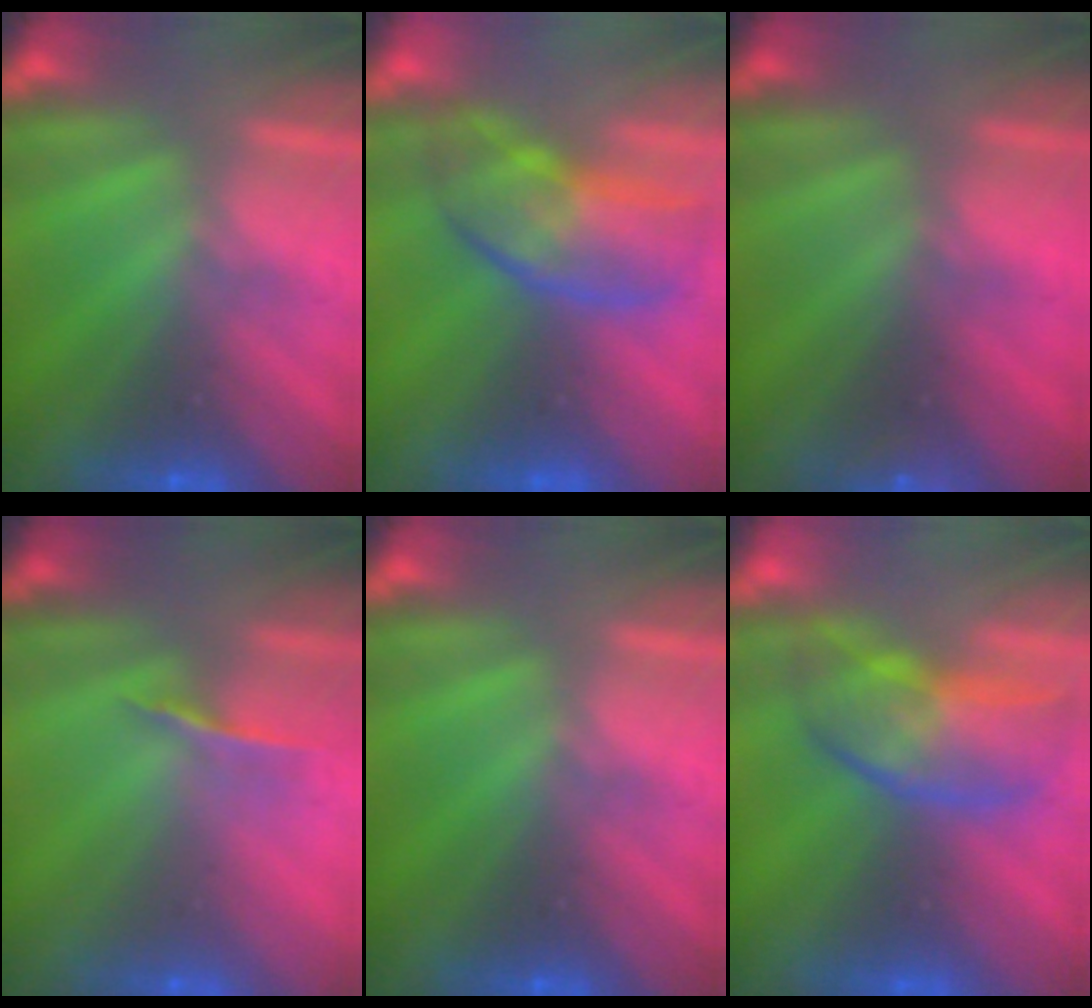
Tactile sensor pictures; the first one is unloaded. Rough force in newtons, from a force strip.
{"total": 2.7}
{"total": 2.4}
{"total": 1.0}
{"total": 0.0}
{"total": 2.7}